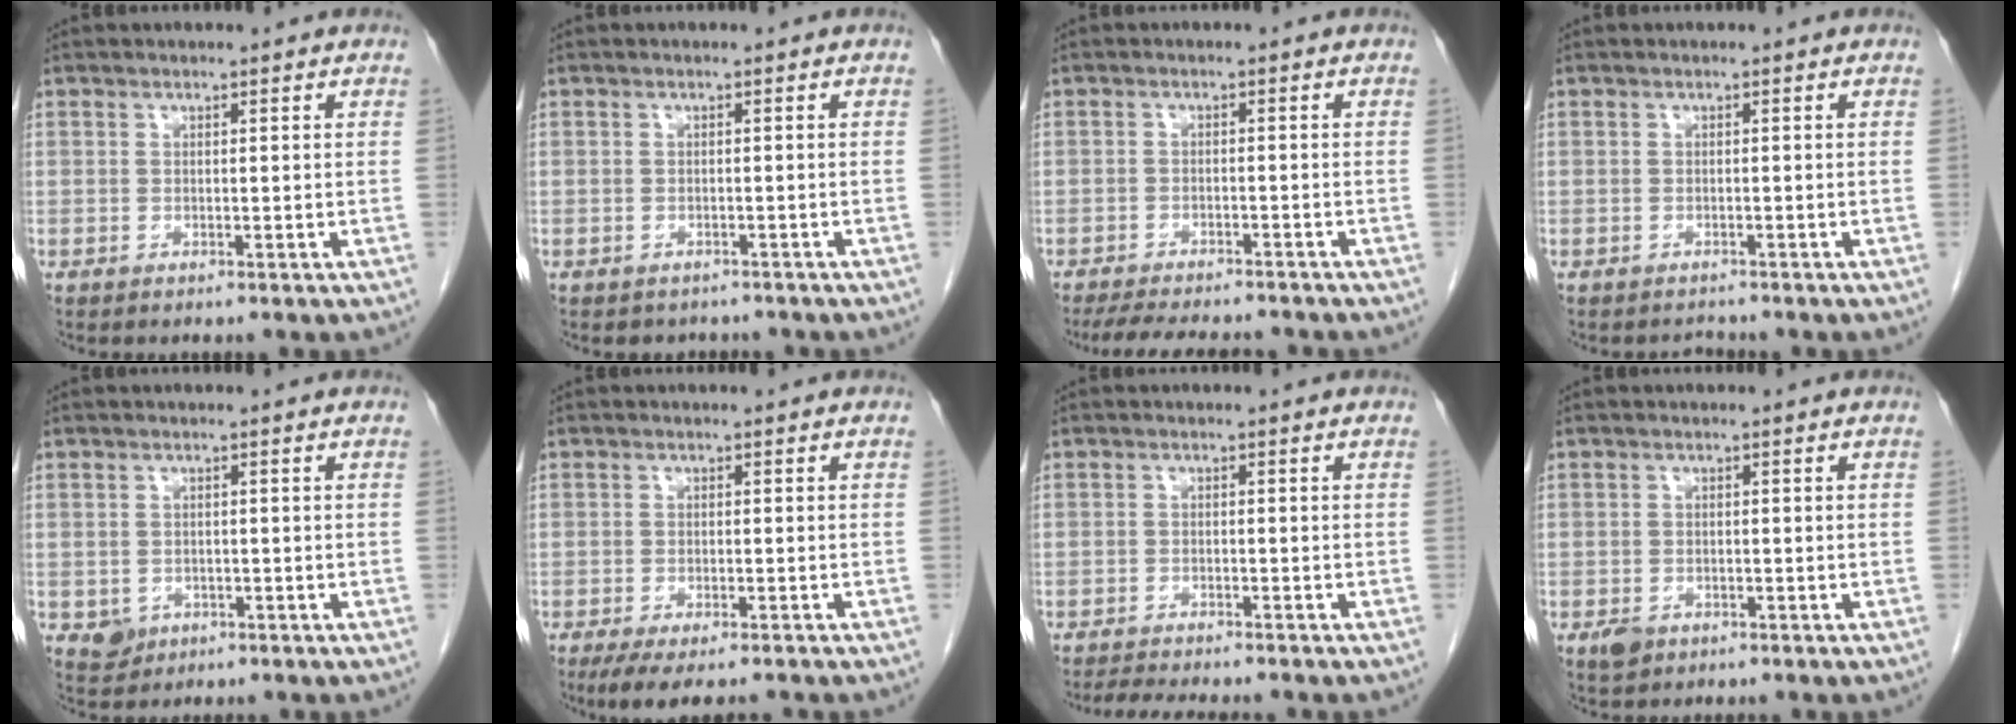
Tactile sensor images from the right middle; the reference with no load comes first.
{"total": 2.8, "force": [-2.3, 1.4, 0.2], "torque": [-0.006, 0.003, -0.030]}
{"total": 10.5, "force": [-9.4, 2.1, 4.1], "torque": [-0.068, -0.009, -0.129]}
{"total": 0.9, "force": [-0.8, 0.1, -0.3], "torque": [-0.001, -0.008, -0.012]}
{"total": 2.6, "force": [-1.0, 2.3, 0.8], "torque": [-0.011, 0.003, -0.007]}
{"total": 7.2, "force": [-5.9, 1.6, 3.9], "torque": [-0.051, -0.010, -0.089]}
{"total": 6.7, "force": [-6.1, 0.7, 2.8], "torque": [-0.043, -0.013, -0.090]}
{"total": 2.0, "force": [-1.2, 1.4, 0.9], "torque": [-0.016, 0.002, -0.014]}